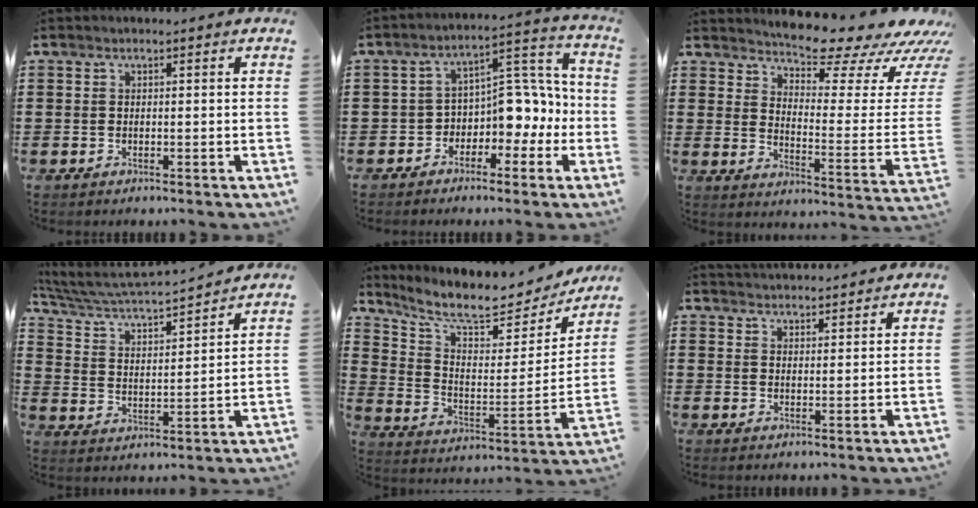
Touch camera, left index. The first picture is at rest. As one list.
[{"total": 6.6, "force": [-1.8, 5.2, 3.6], "torque": [-0.069, 0.000, -0.039]}, {"total": 8.3, "force": [7.6, 0.8, 3.1], "torque": [-0.057, -0.075, 0.127]}, {"total": 4.6, "force": [4.3, 0.3, 1.6], "torque": [-0.055, -0.034, 0.066]}, {"total": 8.7, "force": [7.5, 1.7, 4.2], "torque": [-0.108, -0.049, 0.124]}, {"total": 2.9, "force": [2.9, 0.0, -0.2], "torque": [-0.005, -0.008, 0.056]}]